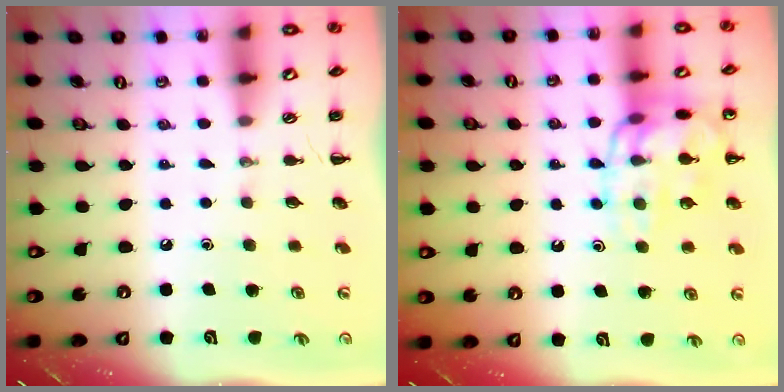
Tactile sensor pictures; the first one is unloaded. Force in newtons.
{"total": 15.8, "press": 15.7, "slide": 0.6}